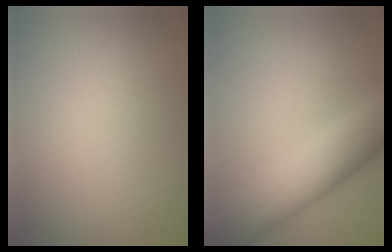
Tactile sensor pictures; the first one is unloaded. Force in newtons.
{"total": 8.9, "press": 8.9, "slide": 0.1}